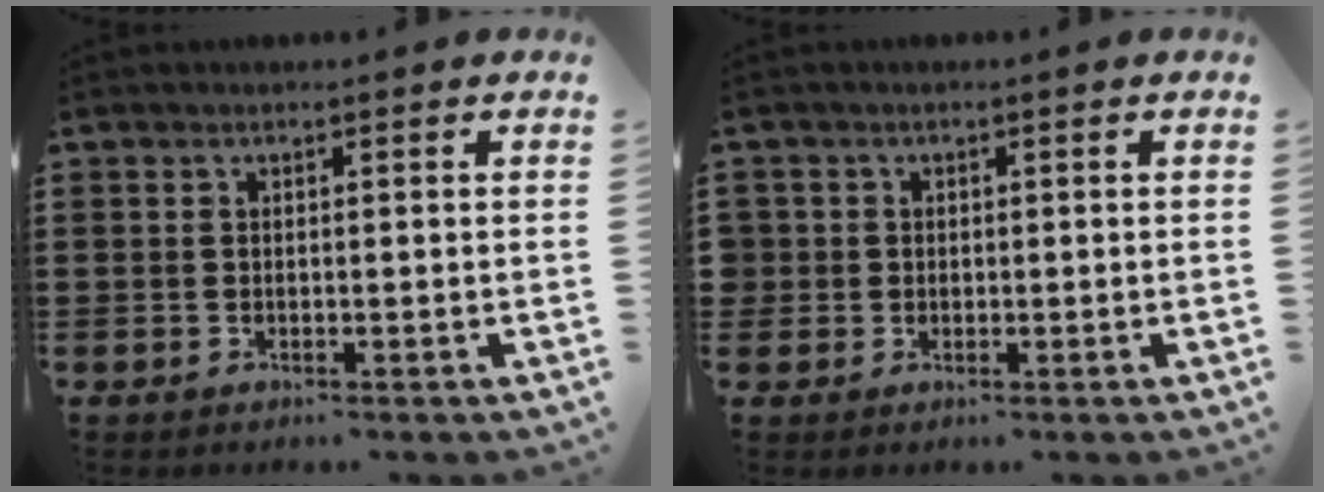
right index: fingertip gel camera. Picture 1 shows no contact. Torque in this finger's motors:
{"motor_torque": [0.16, 0.21, 0.01, -0.03]}